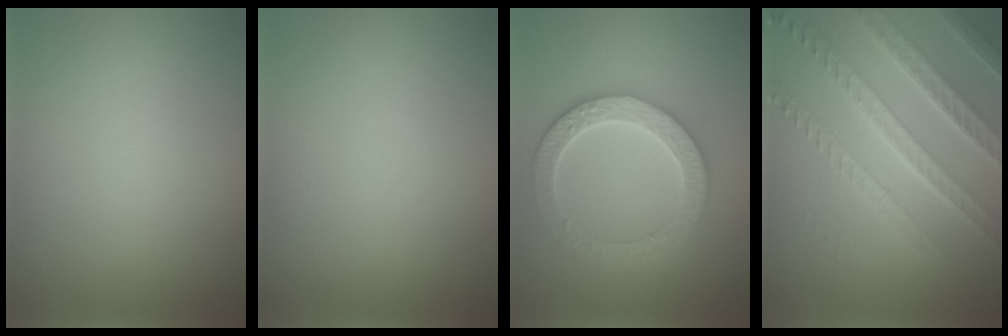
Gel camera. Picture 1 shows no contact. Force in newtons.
{"total": 0.0}
{"total": 4.3, "press": 4.2, "slide": 1.1}
{"total": 8.1, "press": 5.5, "slide": 5.9}